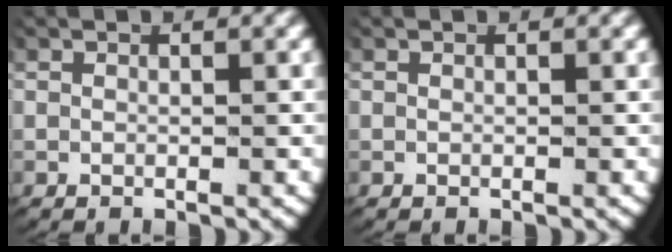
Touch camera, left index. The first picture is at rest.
{"total": 0.0}